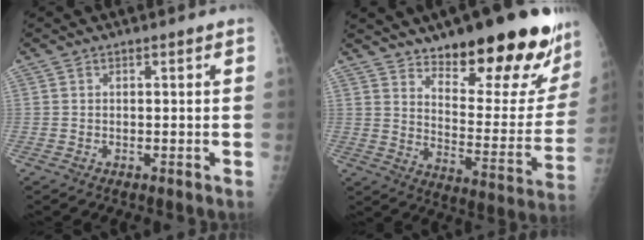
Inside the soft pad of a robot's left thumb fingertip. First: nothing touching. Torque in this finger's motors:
{"motor_torque": [0.57, 0.56, 1.09, -1.68, 0.12]}